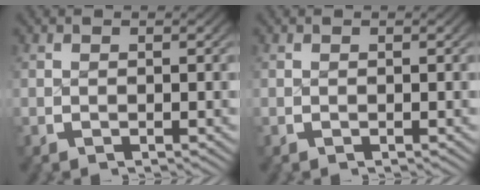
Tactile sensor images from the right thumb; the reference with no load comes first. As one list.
[{"total": 0.0}]